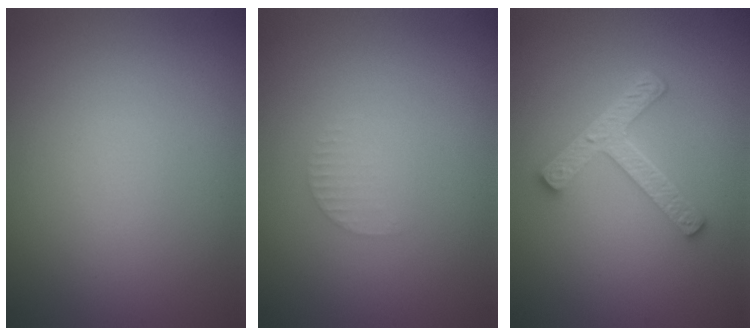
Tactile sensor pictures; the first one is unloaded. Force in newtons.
{"total": 0.8, "press": 0.8, "slide": 0.2}
{"total": 4.5, "press": 3.3, "slide": 3.1}